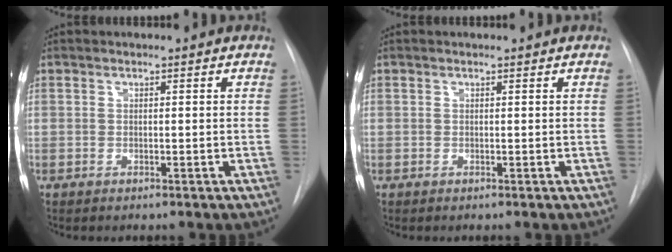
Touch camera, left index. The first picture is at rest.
{"total": 0.0}